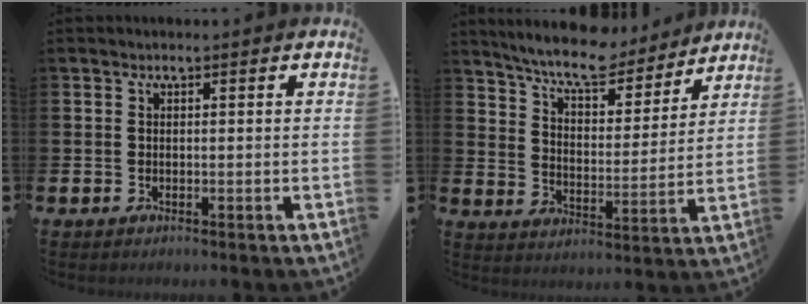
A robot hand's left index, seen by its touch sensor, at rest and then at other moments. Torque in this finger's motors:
{"motor_torque": [1.08, -1.06, 0.52, 0.21]}